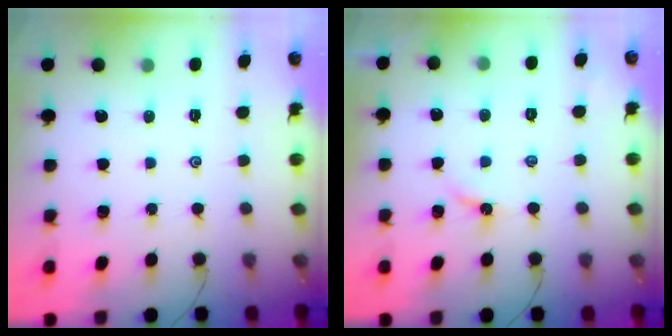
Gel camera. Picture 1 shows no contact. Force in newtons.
{"total": 2.6, "press": 2.6, "slide": 0.4}